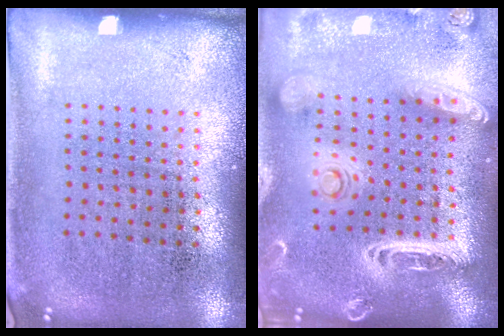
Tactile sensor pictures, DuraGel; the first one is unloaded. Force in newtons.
{"total": 3.0, "press": 2.5, "slide": 1.5}